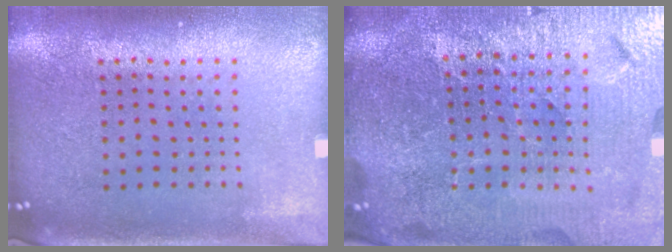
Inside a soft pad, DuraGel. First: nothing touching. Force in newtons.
{"total": 5.8, "press": 5.2, "slide": 2.5}